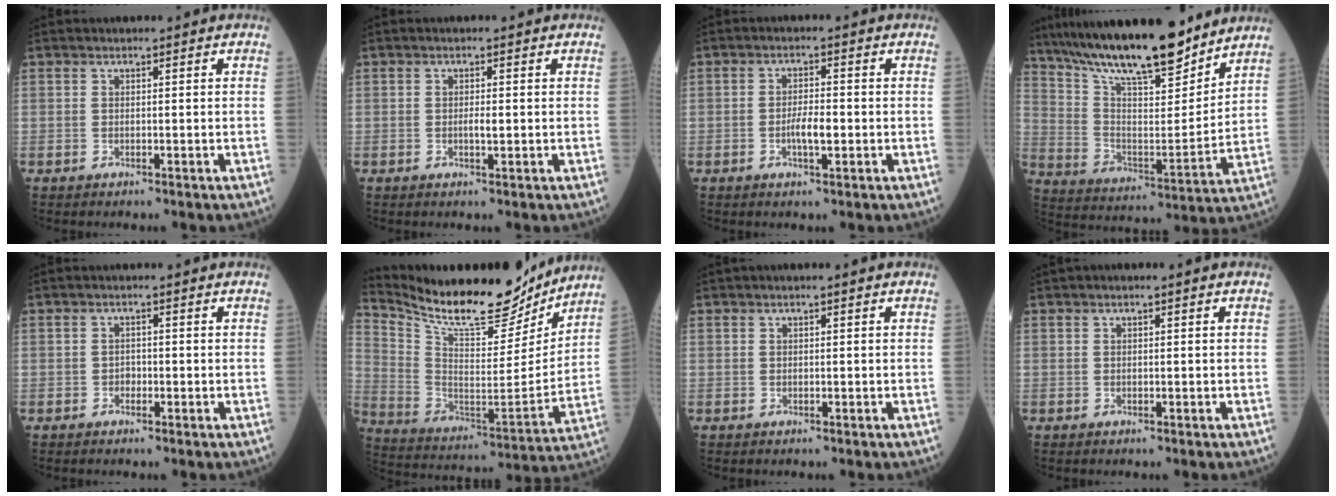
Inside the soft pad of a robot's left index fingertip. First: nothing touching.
{"total": 1.4, "force": [-0.1, 0.3, 1.4], "torque": [-0.028, 0.000, -0.001]}
{"total": 3.5, "force": [-0.8, 0.9, 3.2], "torque": [-0.062, 0.001, -0.014]}
{"total": 21.1, "force": [17.6, 3.5, 11.1], "torque": [-0.198, 0.002, 0.302]}
{"total": 1.0, "force": [-0.4, 0.8, 0.5], "torque": [-0.006, 0.004, -0.009]}
{"total": 21.3, "force": [18.8, 4.9, 8.9], "torque": [-0.172, -0.021, 0.308]}
{"total": 0.9, "force": [0.4, 0.1, 0.8], "torque": [-0.016, 0.007, 0.005]}
{"total": 1.2, "force": [0.5, 0.2, 1.1], "torque": [-0.022, 0.009, 0.006]}